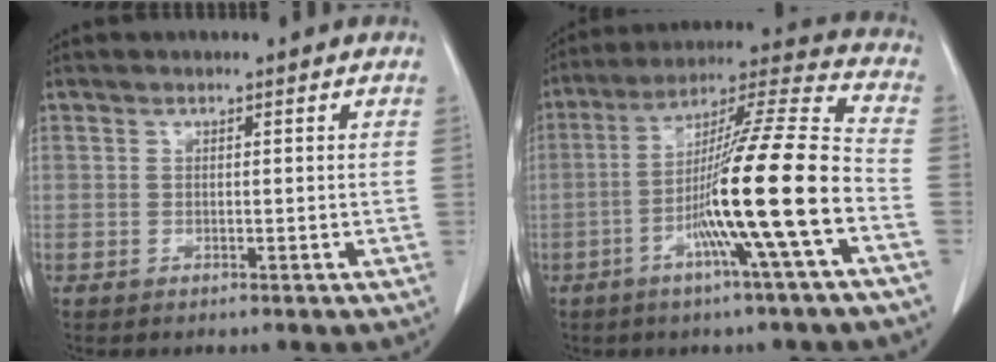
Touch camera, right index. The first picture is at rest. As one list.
[{"total": 17.1, "force": [-5.4, -1.4, 16.2], "torque": [-0.275, 0.002, -0.103]}]